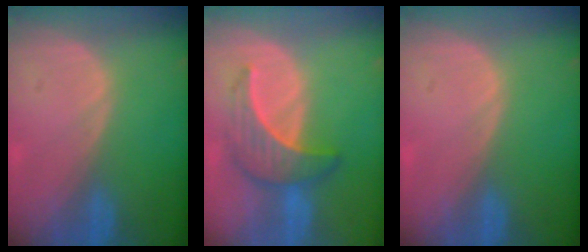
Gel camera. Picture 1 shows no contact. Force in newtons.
{"total": 6.6, "press": 6.5, "slide": 1.2}
{"total": 0.0}